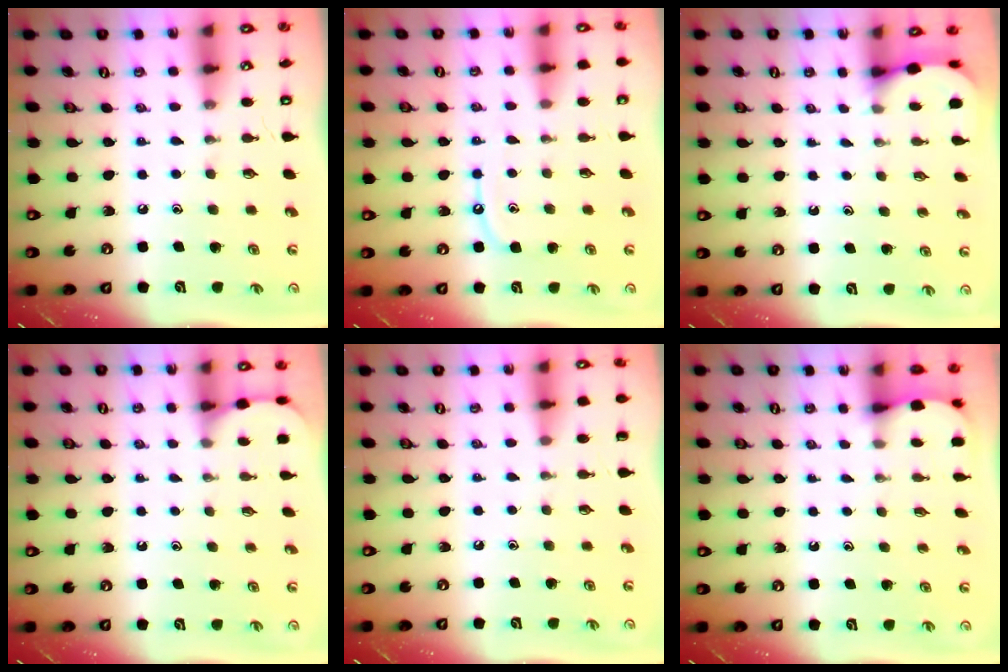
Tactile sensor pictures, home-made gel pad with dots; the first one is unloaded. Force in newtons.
{"total": 7.2, "press": 7.1, "slide": 0.8}
{"total": 2.6, "press": 2.6, "slide": 0.2}
{"total": 1.4, "press": 1.4, "slide": 0.0}
{"total": 0.0}
{"total": 2.6, "press": 2.6, "slide": 0.3}